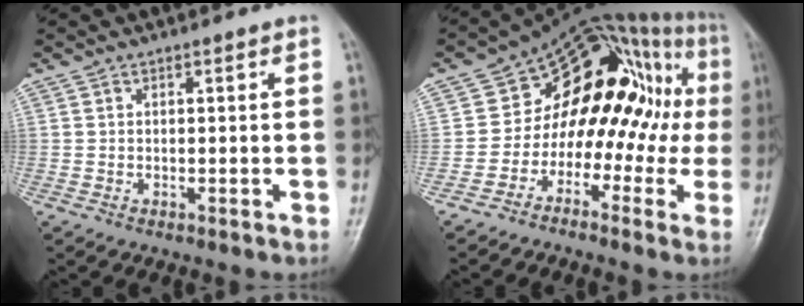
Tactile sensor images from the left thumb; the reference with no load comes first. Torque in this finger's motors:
{"motor_torque": [-0.04, 1.24, 0.06, -0.08, 0.07]}